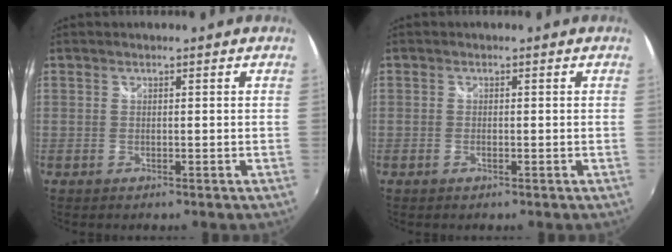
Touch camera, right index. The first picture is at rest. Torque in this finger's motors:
{"motor_torque": [-0.22, 0.11, -0.03, 0.00]}